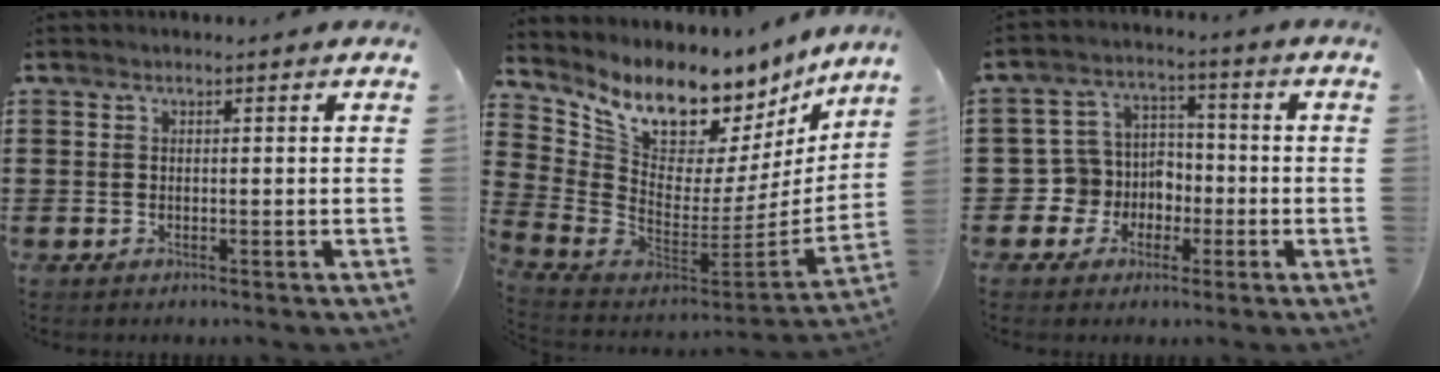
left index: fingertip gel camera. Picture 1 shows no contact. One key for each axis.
{"total": 9.1, "fx": 7.4, "fy": 3.6, "fz": 3.9, "tx": -0.105, "ty": -0.078, "tz": 0.127}
{"total": 6.3, "fx": -1.5, "fy": 6.1, "fz": 1.0, "tx": -0.060, "ty": 0.001, "tz": -0.031}